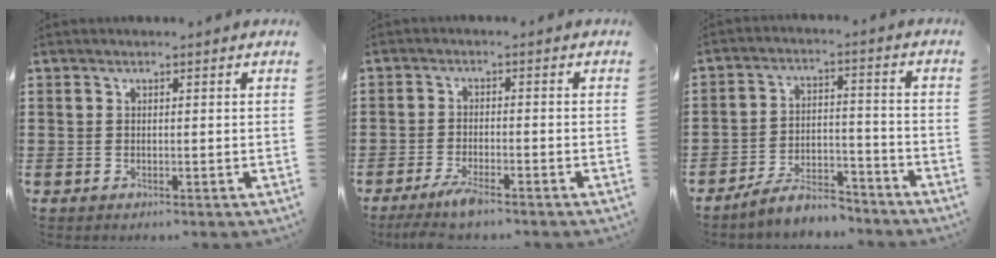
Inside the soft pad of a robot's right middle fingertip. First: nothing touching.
{"total": 4.0, "force": [-2.9, 0.6, 2.6], "torque": [-0.063, -0.011, -0.059]}
{"total": 6.6, "force": [-6.3, 1.3, 1.6], "torque": [-0.026, 0.016, -0.122]}